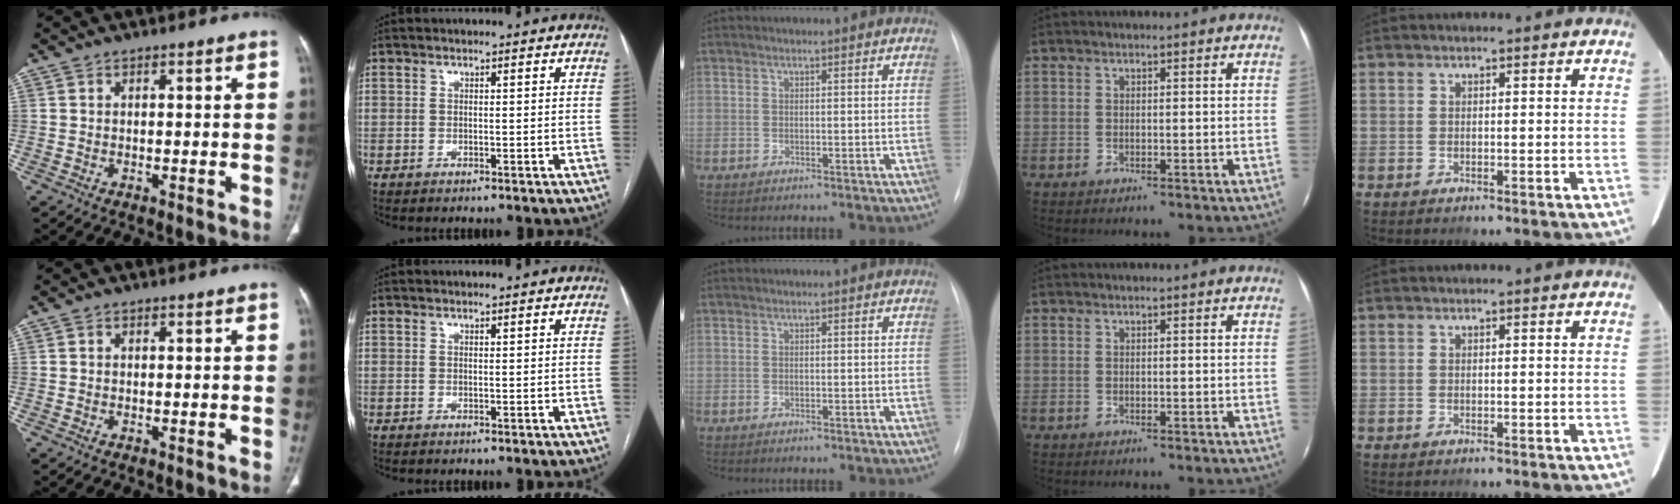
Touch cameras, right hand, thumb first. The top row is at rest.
{}